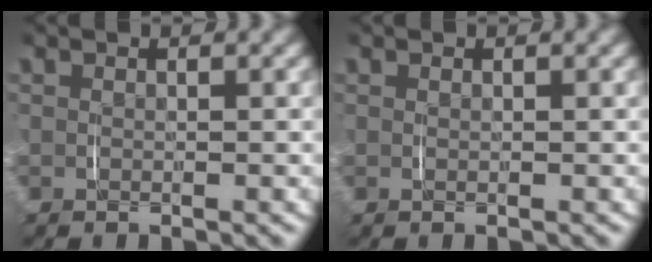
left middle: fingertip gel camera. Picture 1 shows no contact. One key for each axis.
{"total": 0.0}